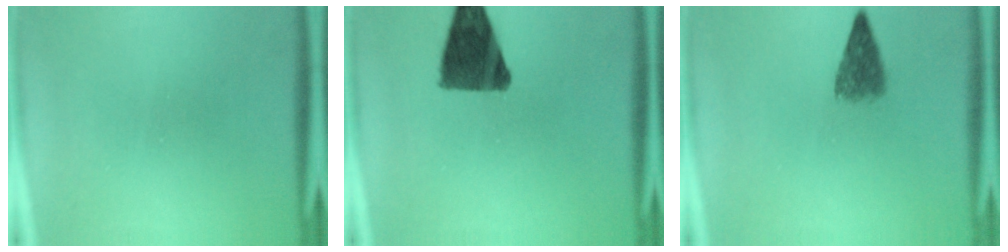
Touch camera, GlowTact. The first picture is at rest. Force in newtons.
{"total": 10.8}
{"total": 4.1}